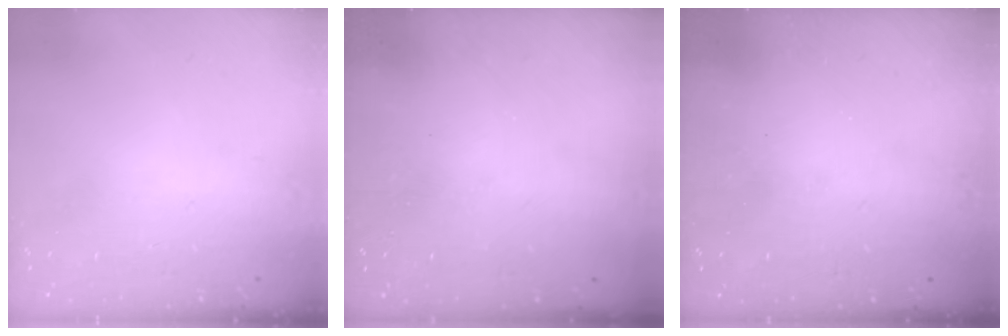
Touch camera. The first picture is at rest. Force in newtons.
{"total": 2.9, "press": 2.9, "slide": 0.3}
{"total": 3.2, "press": 3.1, "slide": 0.8}